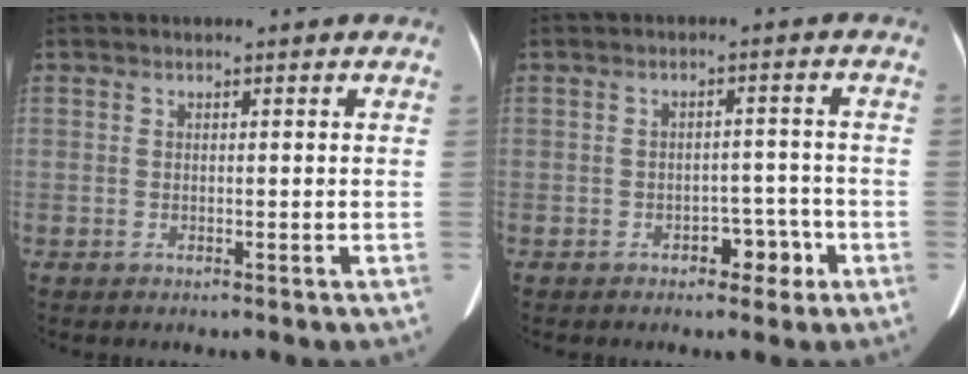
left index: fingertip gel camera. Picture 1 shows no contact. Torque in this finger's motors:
{"motor_torque": [0.15, 0.21, 0.02, 0.02]}